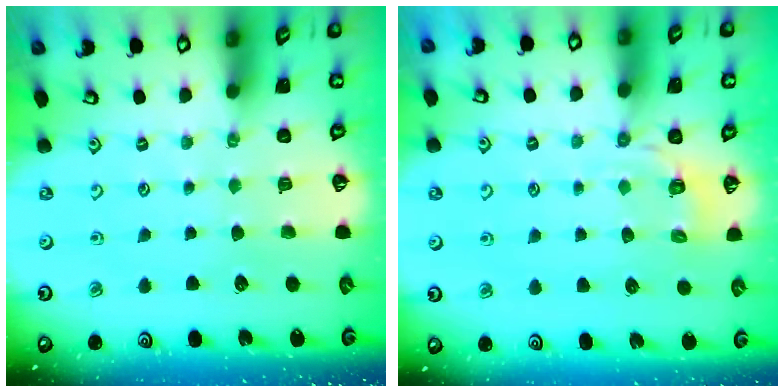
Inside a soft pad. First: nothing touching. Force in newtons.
{"total": 3.8, "press": 3.2, "slide": 2.1}